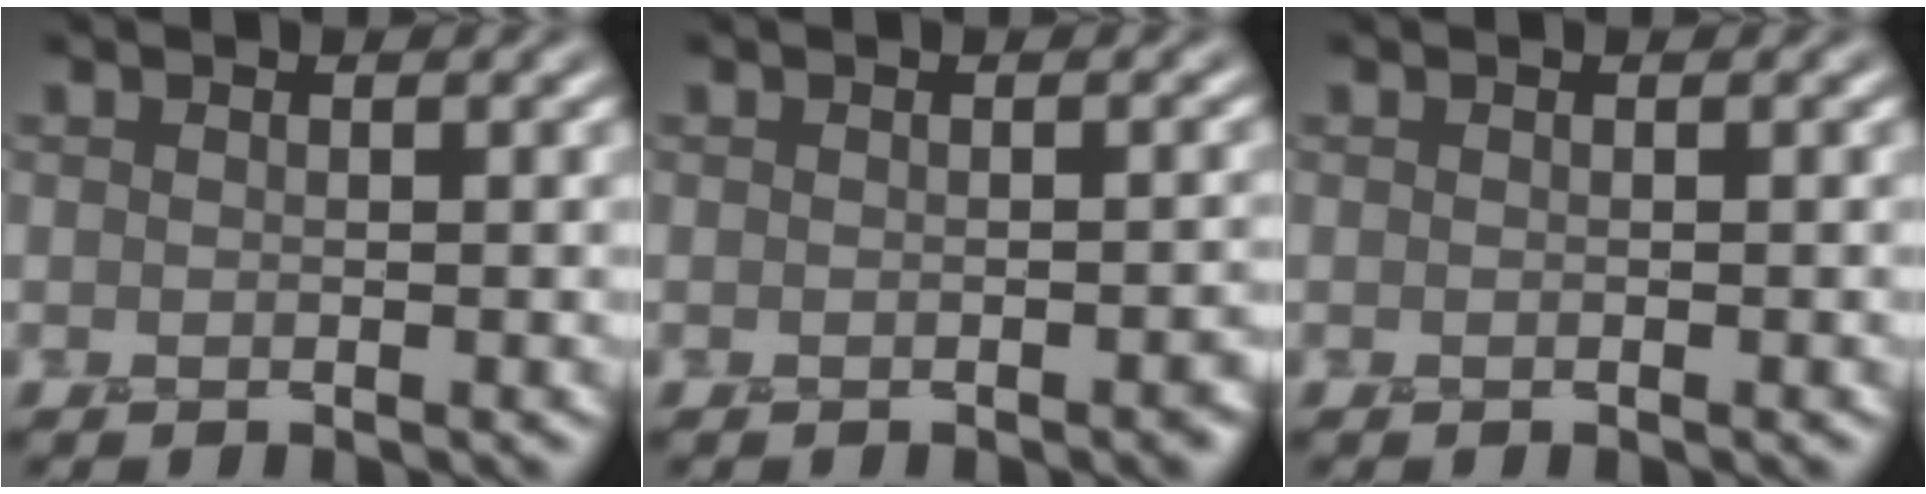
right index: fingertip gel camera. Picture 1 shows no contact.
{"total": 1.2, "force": [-0.7, 0.4, 0.9], "torque": [-0.009, 0.002, -0.010]}
{"total": 0.0}